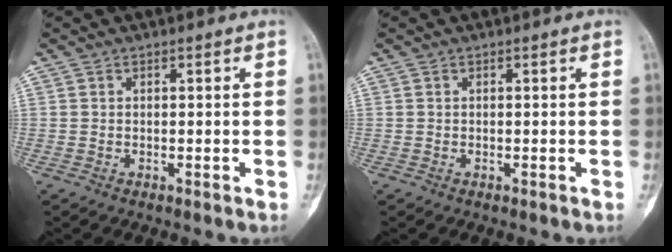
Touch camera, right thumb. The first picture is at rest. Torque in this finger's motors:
{"motor_torque": [0.16, -0.03, 0.03, 0.00, -0.08]}